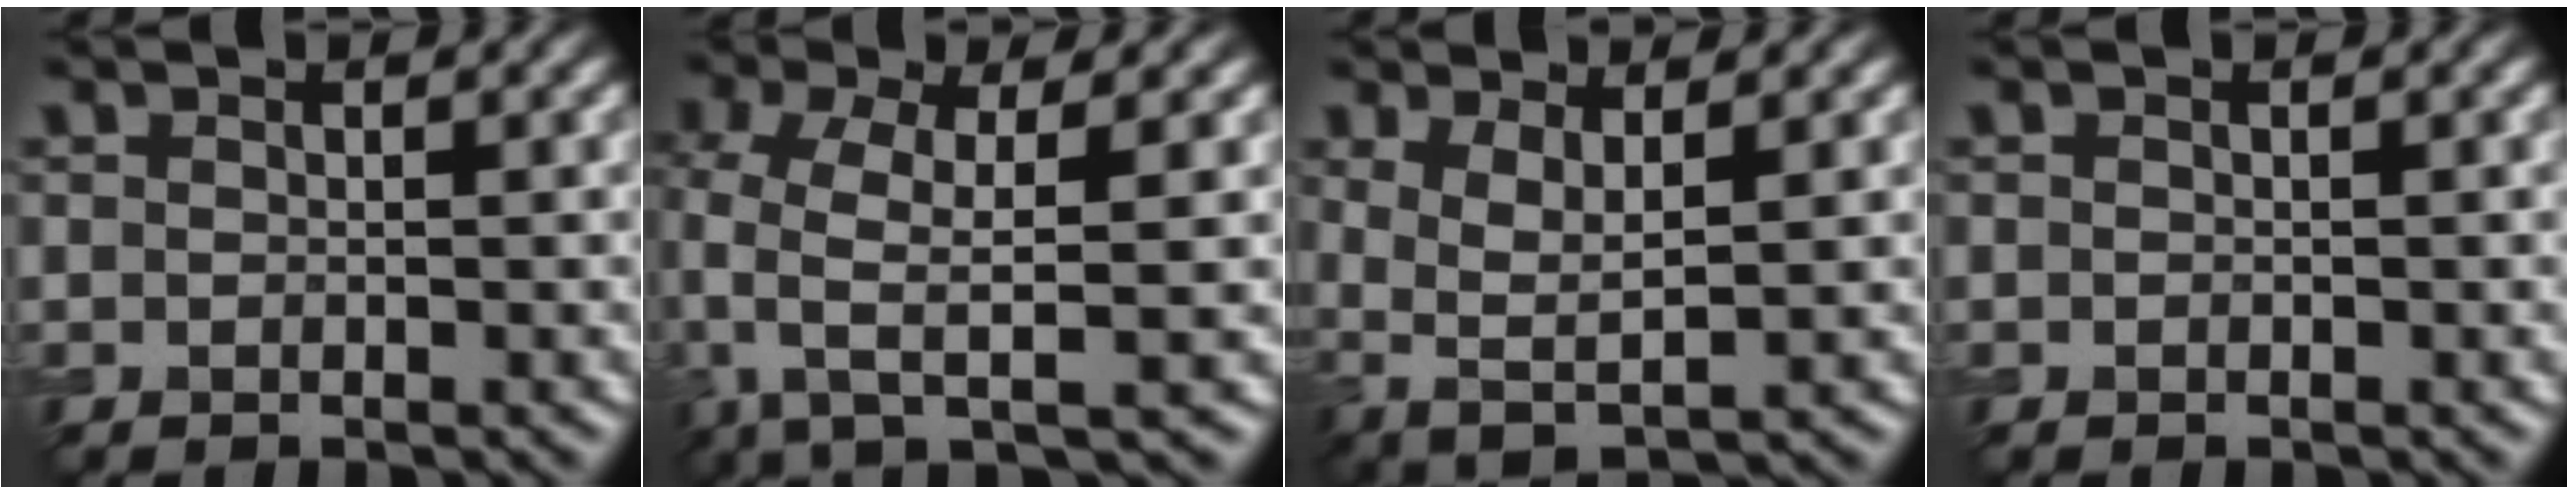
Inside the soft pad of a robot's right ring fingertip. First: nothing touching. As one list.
[{"total": 6.1, "force": [-0.7, 2.2, 5.7], "torque": [-0.129, -0.005, -0.020]}, {"total": 3.4, "force": [0.5, 1.1, 3.2], "torque": [-0.065, -0.006, 0.009]}, {"total": 0.0}]